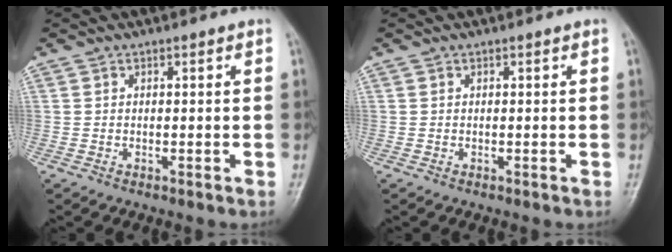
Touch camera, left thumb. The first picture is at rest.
{"total": 0.0}